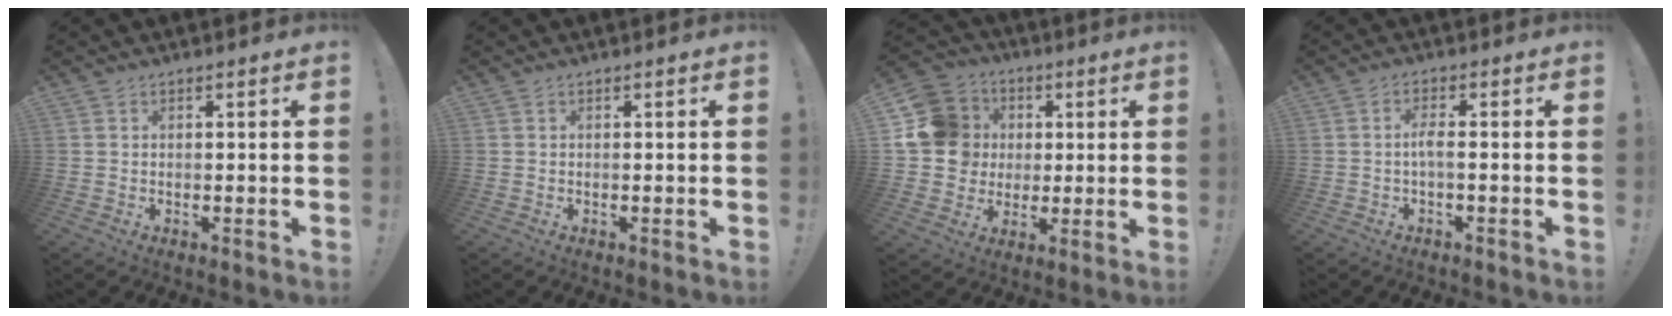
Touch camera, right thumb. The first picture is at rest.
{"total": 0.0}
{"total": 15.7, "force": [2.4, 14.3, 6.1], "torque": [-0.095, 0.002, 0.059]}
{"total": 3.1, "force": [-0.6, 0.4, 3.1], "torque": [-0.061, -0.001, -0.014]}